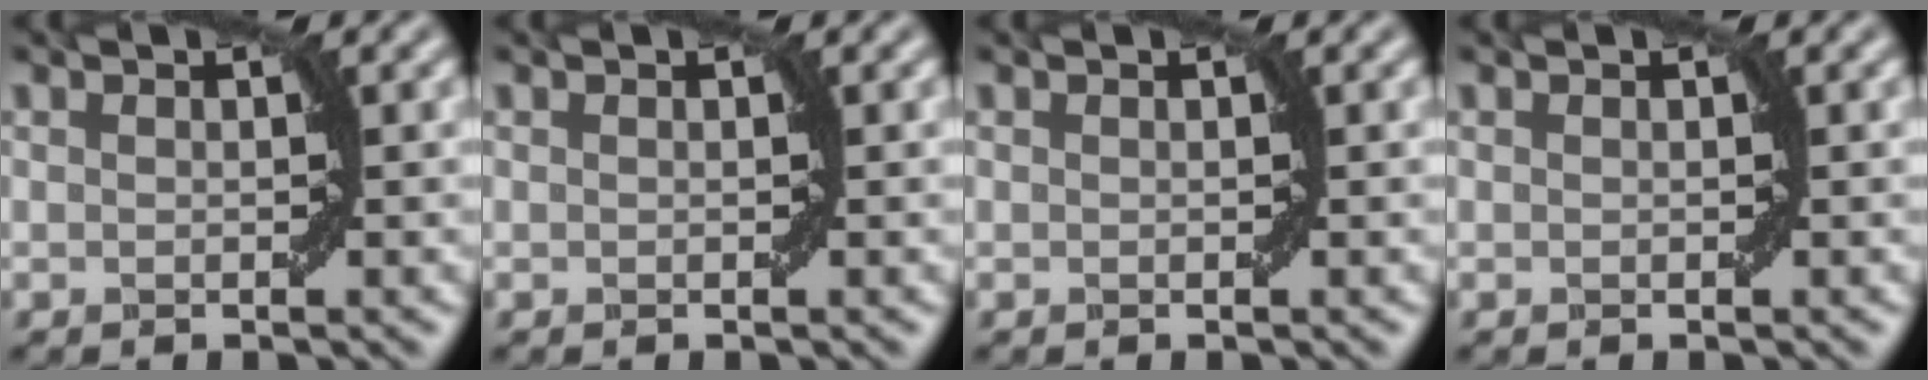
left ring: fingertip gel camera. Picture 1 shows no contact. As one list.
[{"total": 0.0}, {"total": 0.0}, {"total": 0.0}]